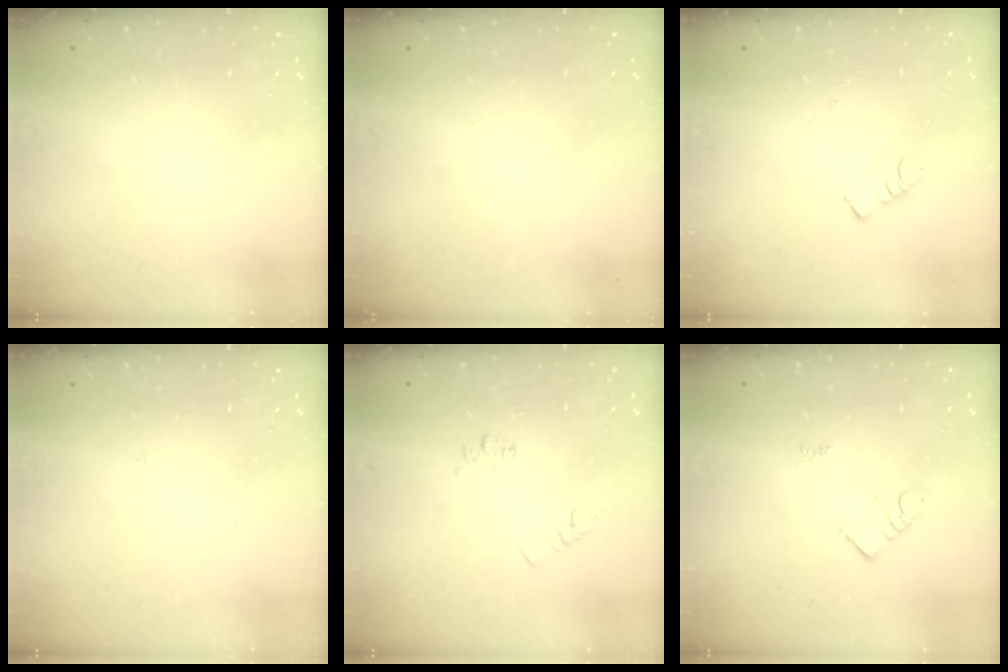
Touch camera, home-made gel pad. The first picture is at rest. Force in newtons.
{"total": 0.0}
{"total": 3.9, "press": 3.9, "slide": 0.5}
{"total": 2.7, "press": 2.7, "slide": 0.3}
{"total": 3.6, "press": 3.6, "slide": 0.6}
{"total": 4.3, "press": 4.2, "slide": 0.6}